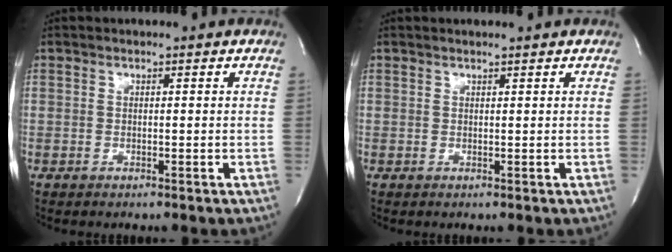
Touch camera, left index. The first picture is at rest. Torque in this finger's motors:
{"motor_torque": [0.26, -0.23, 0.08, 0.02]}